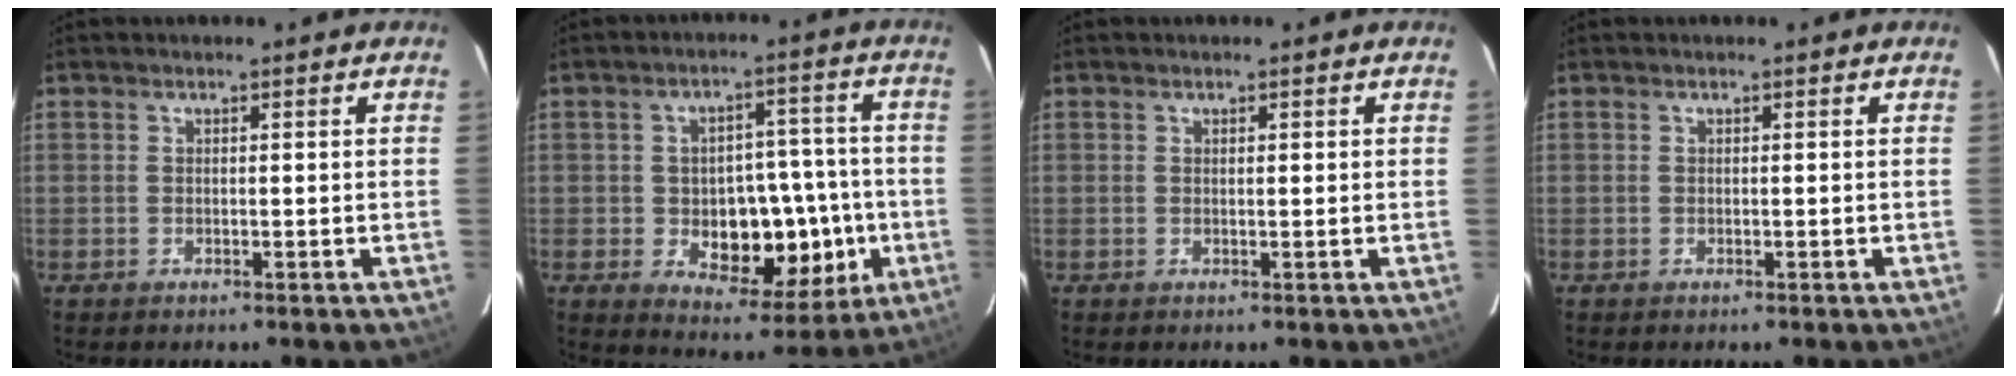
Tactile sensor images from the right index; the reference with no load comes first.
{"total": 13.2, "force": [-2.5, 7.3, 10.7], "torque": [-0.141, 0.023, -0.018]}
{"total": 0.5, "force": [0.2, 0.1, 0.5], "torque": [-0.010, 0.002, 0.004]}
{"total": 0.0}